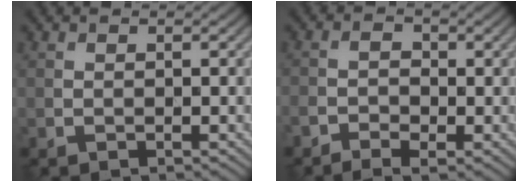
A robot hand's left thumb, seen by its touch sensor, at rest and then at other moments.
{"total": 2.9, "force": [-1.6, 1.5, 1.8], "torque": [-0.031, 0.002, -0.034]}